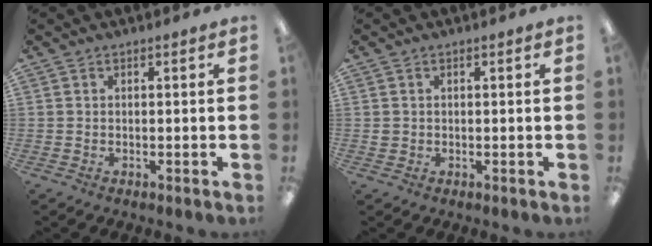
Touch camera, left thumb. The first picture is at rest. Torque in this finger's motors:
{"motor_torque": [-0.23, 0.12, -0.17, 0.19, -0.01]}